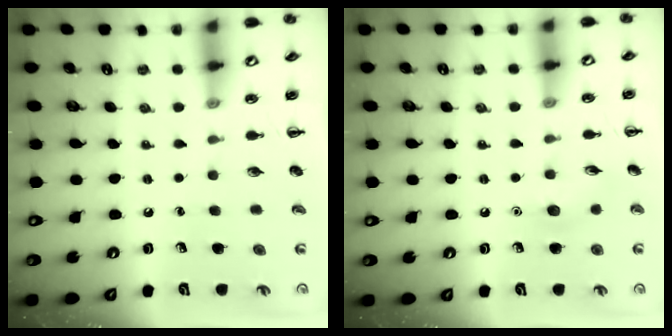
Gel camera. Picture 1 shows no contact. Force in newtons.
{"total": 5.6, "press": 5.4, "slide": 1.3}